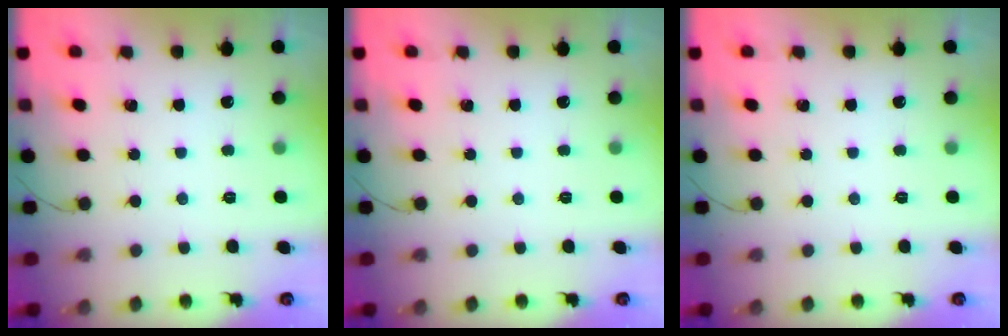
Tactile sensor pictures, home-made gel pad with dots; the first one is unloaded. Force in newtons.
{"total": 0.0}
{"total": 0.0}